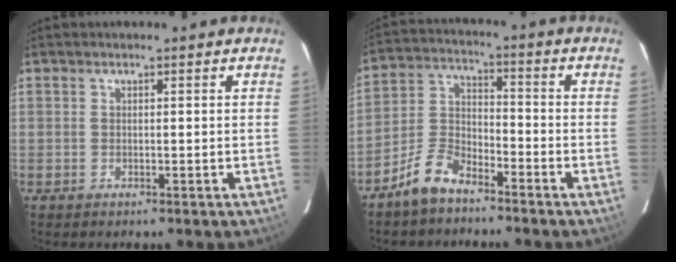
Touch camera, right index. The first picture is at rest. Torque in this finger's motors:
{"motor_torque": [0.61, -0.64, 0.11, 0.02]}